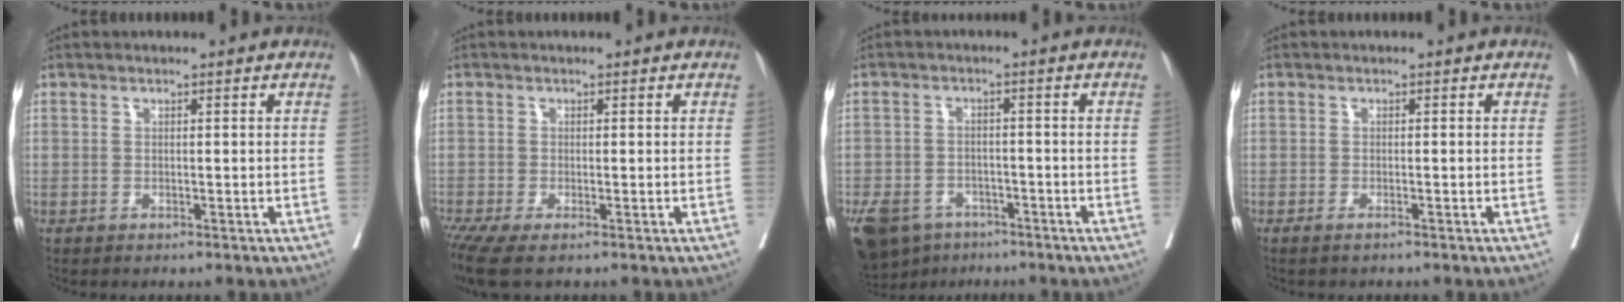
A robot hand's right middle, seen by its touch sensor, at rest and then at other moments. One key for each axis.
{"total": 4.5, "fx": -2.7, "fy": 1.0, "fz": 3.4, "tx": -0.067, "ty": -0.014, "tz": -0.054}
{"total": 12.5, "fx": -8.3, "fy": 8.1, "fz": 4.7, "tx": -0.127, "ty": -0.011, "tz": -0.118}
{"total": 0.9, "fx": -0.7, "fy": 0.0, "fz": 0.6, "tx": -0.010, "ty": -0.001, "tz": -0.010}